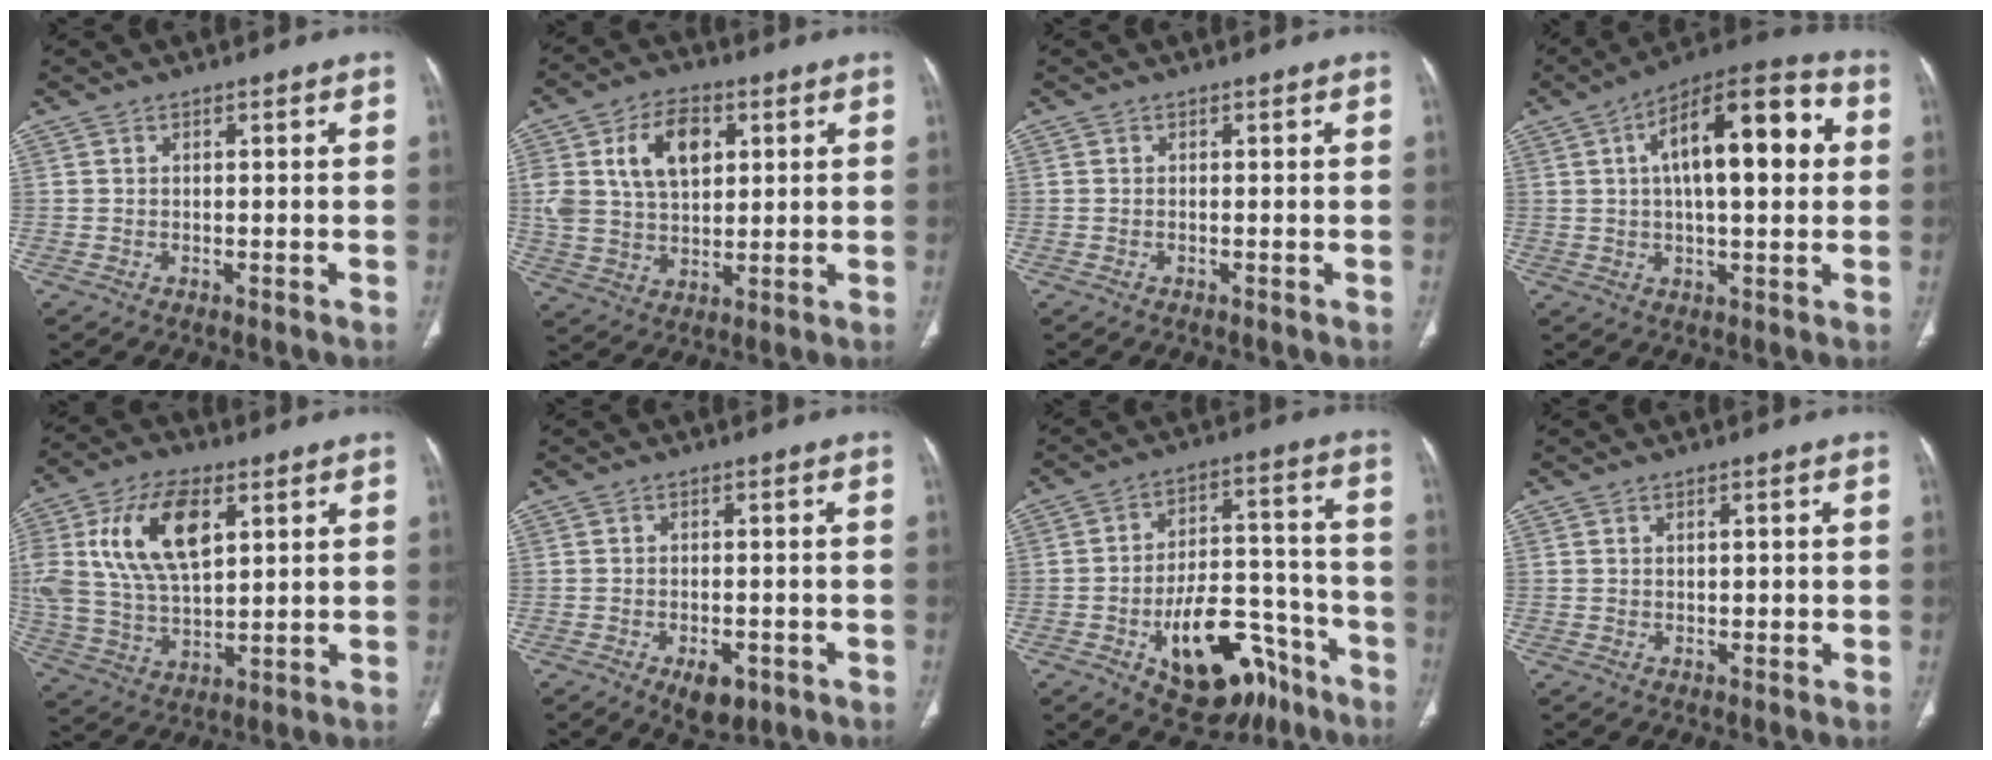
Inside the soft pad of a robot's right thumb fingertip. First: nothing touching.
{"total": 13.2, "force": [4.2, 8.4, 9.3], "torque": [-0.145, -0.001, 0.082]}
{"total": 0.0}
{"total": 19.0, "force": [3.8, 7.5, 17.1], "torque": [-0.238, 0.026, 0.049]}
{"total": 17.8, "force": [5.8, 9.5, 14.0], "torque": [-0.263, -0.008, 0.111]}
{"total": 5.5, "force": [-2.6, 3.1, 3.8], "torque": [-0.045, 0.005, -0.028]}
{"total": 19.6, "force": [-10.2, 10.7, 12.9], "torque": [-0.155, 0.080, -0.139]}
{"total": 1.7, "force": [0.3, 0.9, 1.4], "torque": [-0.017, -0.001, 0.005]}